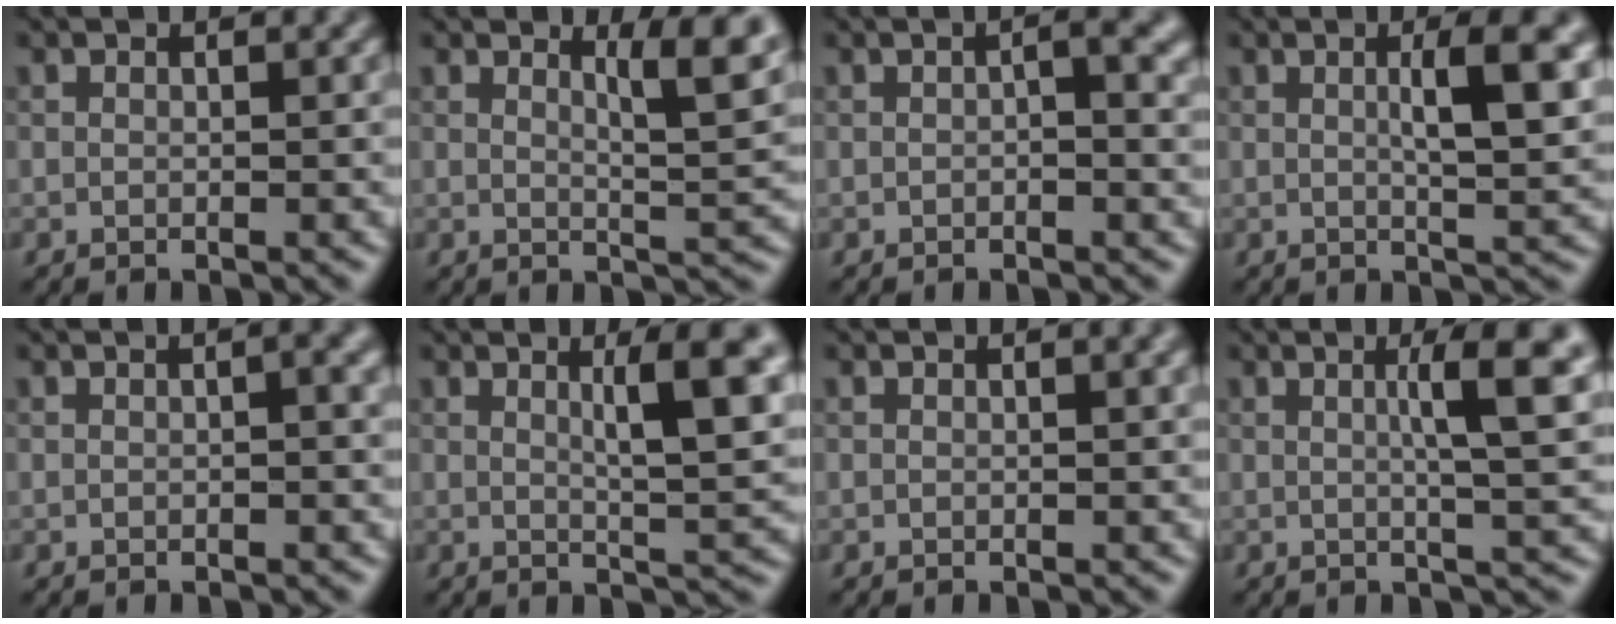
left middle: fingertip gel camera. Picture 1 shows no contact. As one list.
[{"total": 4.9, "force": [2.5, 1.2, 4.0], "torque": [-0.049, -0.005, 0.037]}, {"total": 2.4, "force": [0.2, 0.6, 2.3], "torque": [-0.032, 0.002, 0.001]}, {"total": 5.3, "force": [1.1, 1.1, 5.1], "torque": [-0.070, 0.004, 0.016]}, {"total": 1.9, "force": [0.3, 0.4, 1.9], "torque": [-0.024, 0.006, 0.002]}, {"total": 6.3, "force": [1.8, 1.3, 5.8], "torque": [-0.074, 0.000, 0.029]}, {"total": 1.2, "force": [0.4, 0.3, 1.1], "torque": [-0.013, 0.005, 0.004]}, {"total": 6.0, "force": [1.4, 1.1, 5.7], "torque": [-0.075, 0.008, 0.018]}]